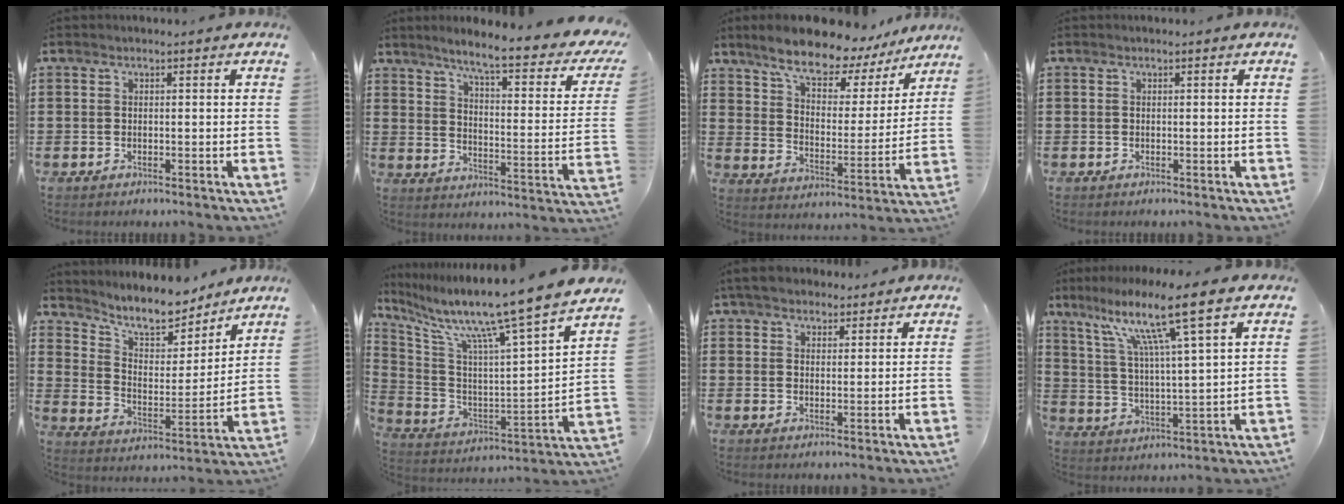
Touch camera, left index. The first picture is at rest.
{"total": 6.8, "force": [5.1, -0.2, 4.4], "torque": [-0.099, -0.040, 0.076]}
{"total": 10.1, "force": [8.8, 2.8, 4.2], "torque": [-0.099, -0.054, 0.148]}
{"total": 0.0}
{"total": 8.8, "force": [8.2, 1.8, 2.7], "torque": [-0.075, -0.055, 0.144]}
{"total": 11.8, "force": [10.1, -1.7, 5.8], "torque": [-0.131, -0.088, 0.150]}
{"total": 4.1, "force": [3.7, 1.7, 0.7], "torque": [-0.028, 0.001, 0.070]}
{"total": 11.6, "force": [7.6, 0.4, 8.7], "torque": [-0.181, -0.027, 0.120]}